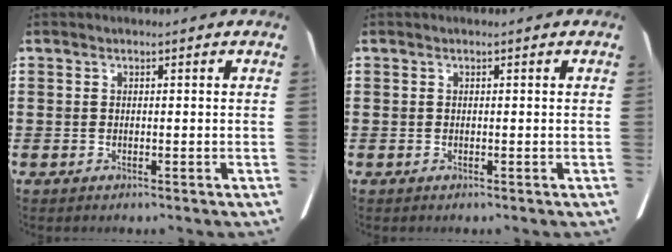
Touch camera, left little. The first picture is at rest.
{"total": 0.0}